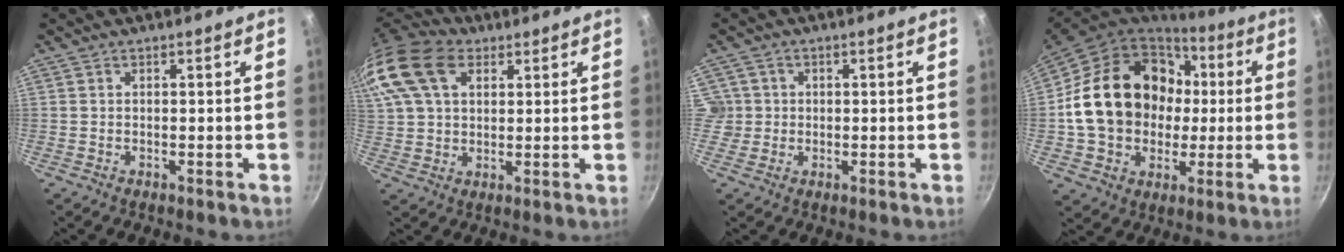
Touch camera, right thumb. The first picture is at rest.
{"total": 21.9, "force": [9.1, 14.7, 13.5], "torque": [-0.309, 0.039, 0.165]}
{"total": 3.9, "force": [0.3, 3.8, 0.6], "torque": [0.012, 0.008, 0.004]}
{"total": 24.4, "force": [1.8, 19.5, 14.5], "torque": [-0.233, 0.040, 0.045]}